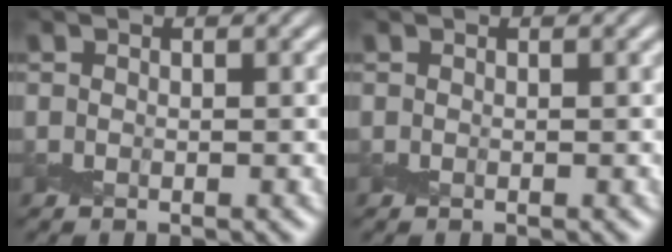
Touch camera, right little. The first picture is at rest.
{"total": 0.0}